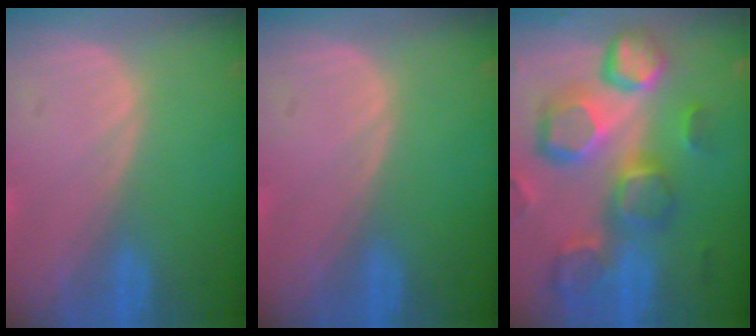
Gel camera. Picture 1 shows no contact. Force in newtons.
{"total": 0.0}
{"total": 13.1, "press": 11.4, "slide": 6.4}